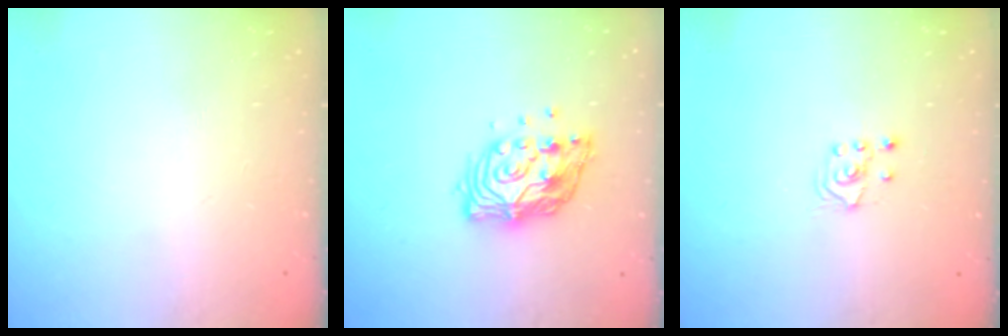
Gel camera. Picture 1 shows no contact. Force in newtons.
{"total": 12.1, "press": 12.0, "slide": 0.9}
{"total": 2.6, "press": 2.4, "slide": 0.8}